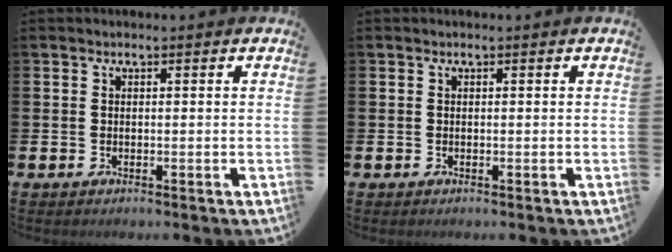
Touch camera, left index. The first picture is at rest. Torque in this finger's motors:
{"motor_torque": [0.22, 0.38, 0.05, 0.02]}